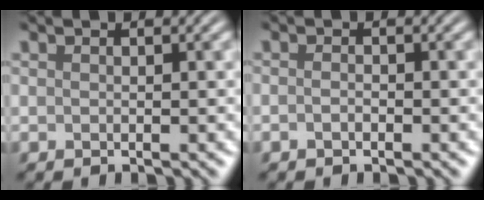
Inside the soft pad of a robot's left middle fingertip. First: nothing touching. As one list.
[{"total": 0.6, "force": [-0.3, 0.2, 0.4], "torque": [-0.011, 0.003, -0.007]}]